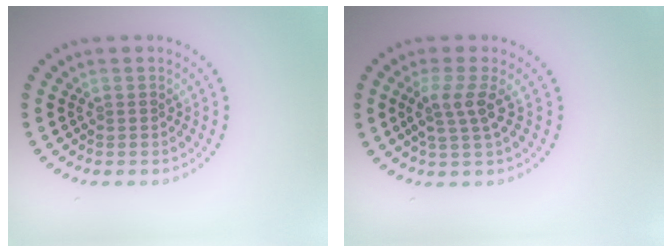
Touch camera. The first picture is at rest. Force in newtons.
{"total": 2.6, "press": 2.0, "slide": 1.7}